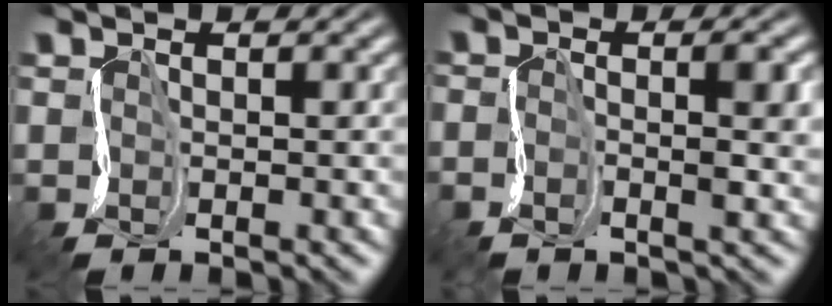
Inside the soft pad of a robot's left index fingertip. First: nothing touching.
{"total": 2.3, "force": [-1.2, 0.5, 1.9], "torque": [-0.044, -0.002, -0.029]}